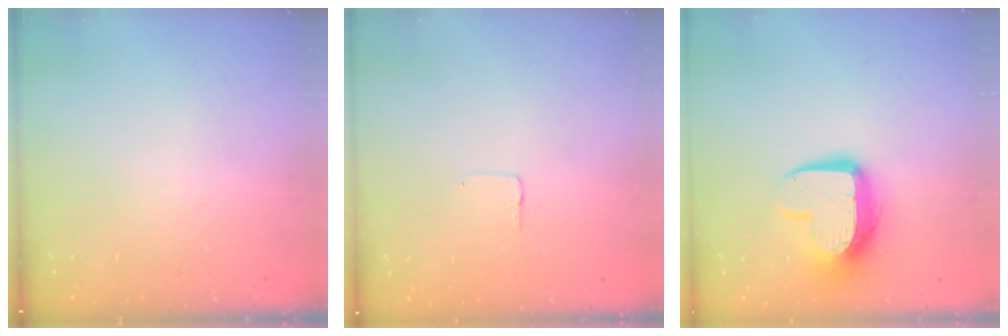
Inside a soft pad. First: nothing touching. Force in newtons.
{"total": 2.5, "press": 2.5, "slide": 0.1}
{"total": 11.9, "press": 11.8, "slide": 0.9}